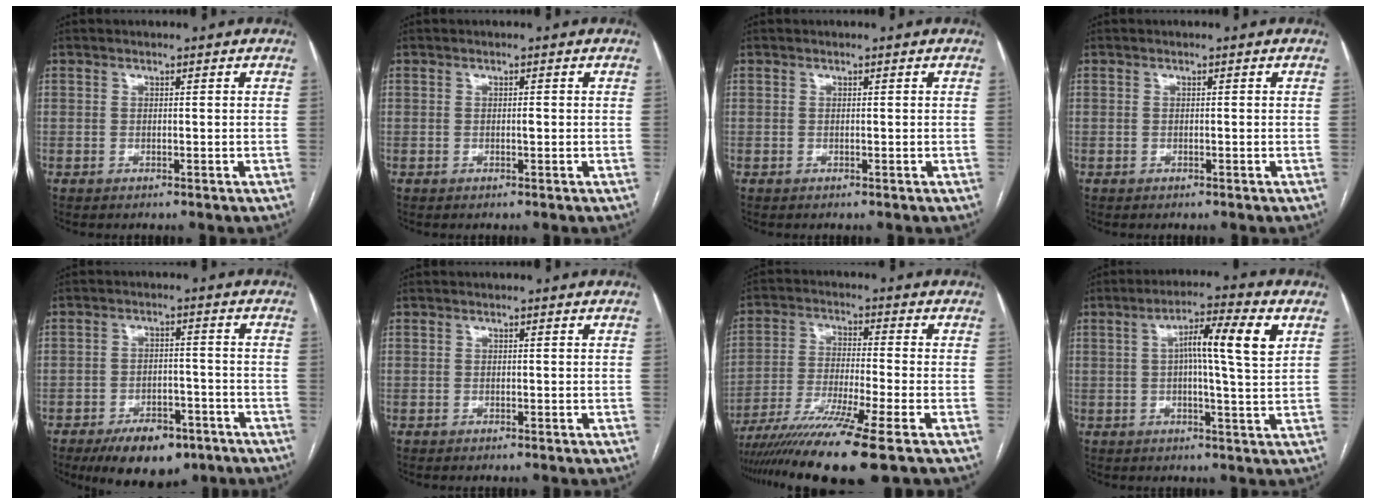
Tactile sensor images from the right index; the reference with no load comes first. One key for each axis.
{"total": 0.6, "fx": 0.0, "fy": -0.1, "fz": 0.6, "tx": -0.011, "ty": -0.001, "tz": -0.001}
{"total": 0.0}
{"total": 0.0}
{"total": 9.7, "fx": -6.6, "fy": 4.5, "fz": 5.5, "tx": -0.081, "ty": -0.002, "tz": -0.101}
{"total": 0.0}
{"total": 13.3, "fx": -9.4, "fy": -1.7, "fz": 9.3, "tx": -0.173, "ty": -0.035, "tz": -0.161}
{"total": 9.5, "fx": 2.5, "fy": 0.3, "fz": 9.2, "tx": -0.150, "ty": 0.017, "tz": 0.034}